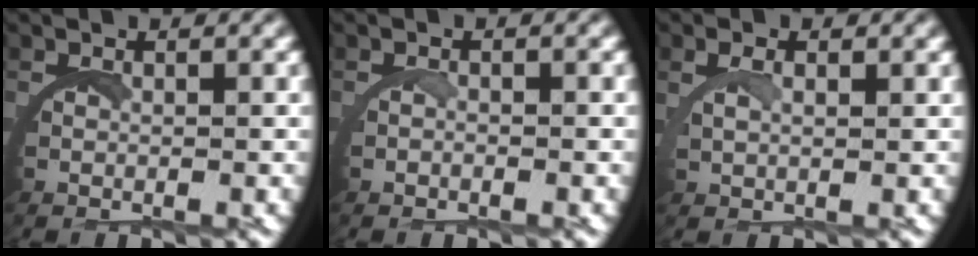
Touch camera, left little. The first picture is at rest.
{"total": 0.7, "force": [-0.5, -0.4, 0.1], "torque": [-0.007, -0.007, -0.006]}
{"total": 1.5, "force": [1.2, -0.4, 0.8], "torque": [-0.023, 0.001, 0.026]}